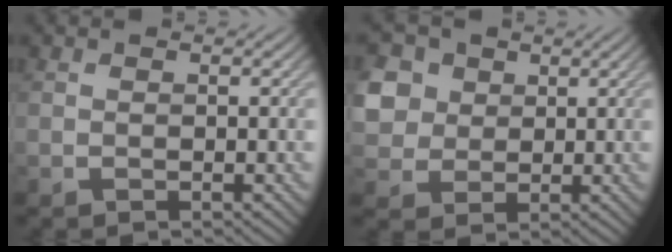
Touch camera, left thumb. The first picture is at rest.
{"total": 6.4, "force": [1.9, 5.6, 2.7], "torque": [-0.102, 0.011, 0.026]}